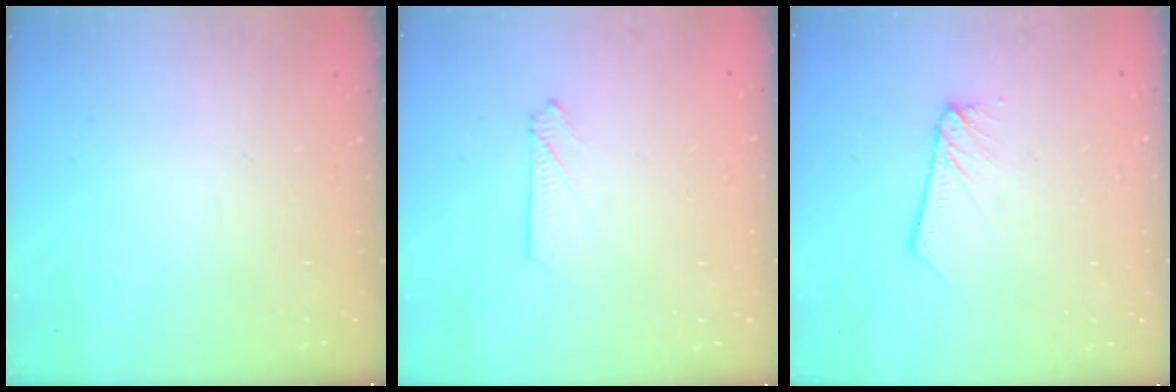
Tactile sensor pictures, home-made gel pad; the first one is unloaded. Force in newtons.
{"total": 2.2, "press": 2.2, "slide": 0.2}
{"total": 2.7, "press": 2.7, "slide": 0.2}